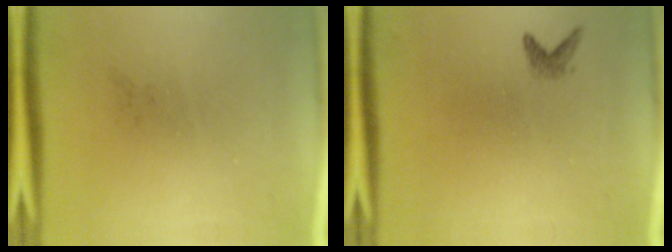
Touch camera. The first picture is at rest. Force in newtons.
{"total": 0.9}